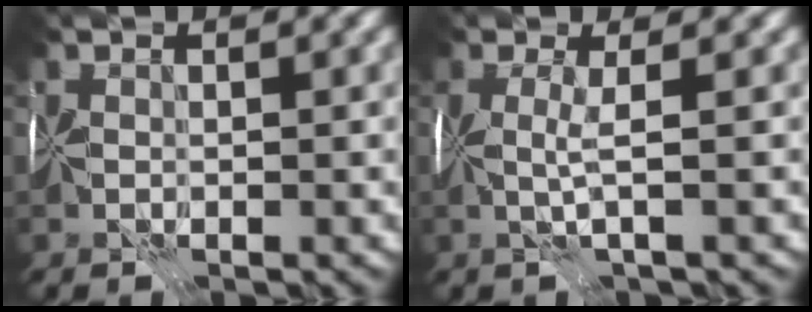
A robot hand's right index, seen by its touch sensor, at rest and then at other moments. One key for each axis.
{"total": 1.9, "fx": 0.5, "fy": -0.2, "fz": 1.8, "tx": -0.036, "ty": 0.001, "tz": 0.009}